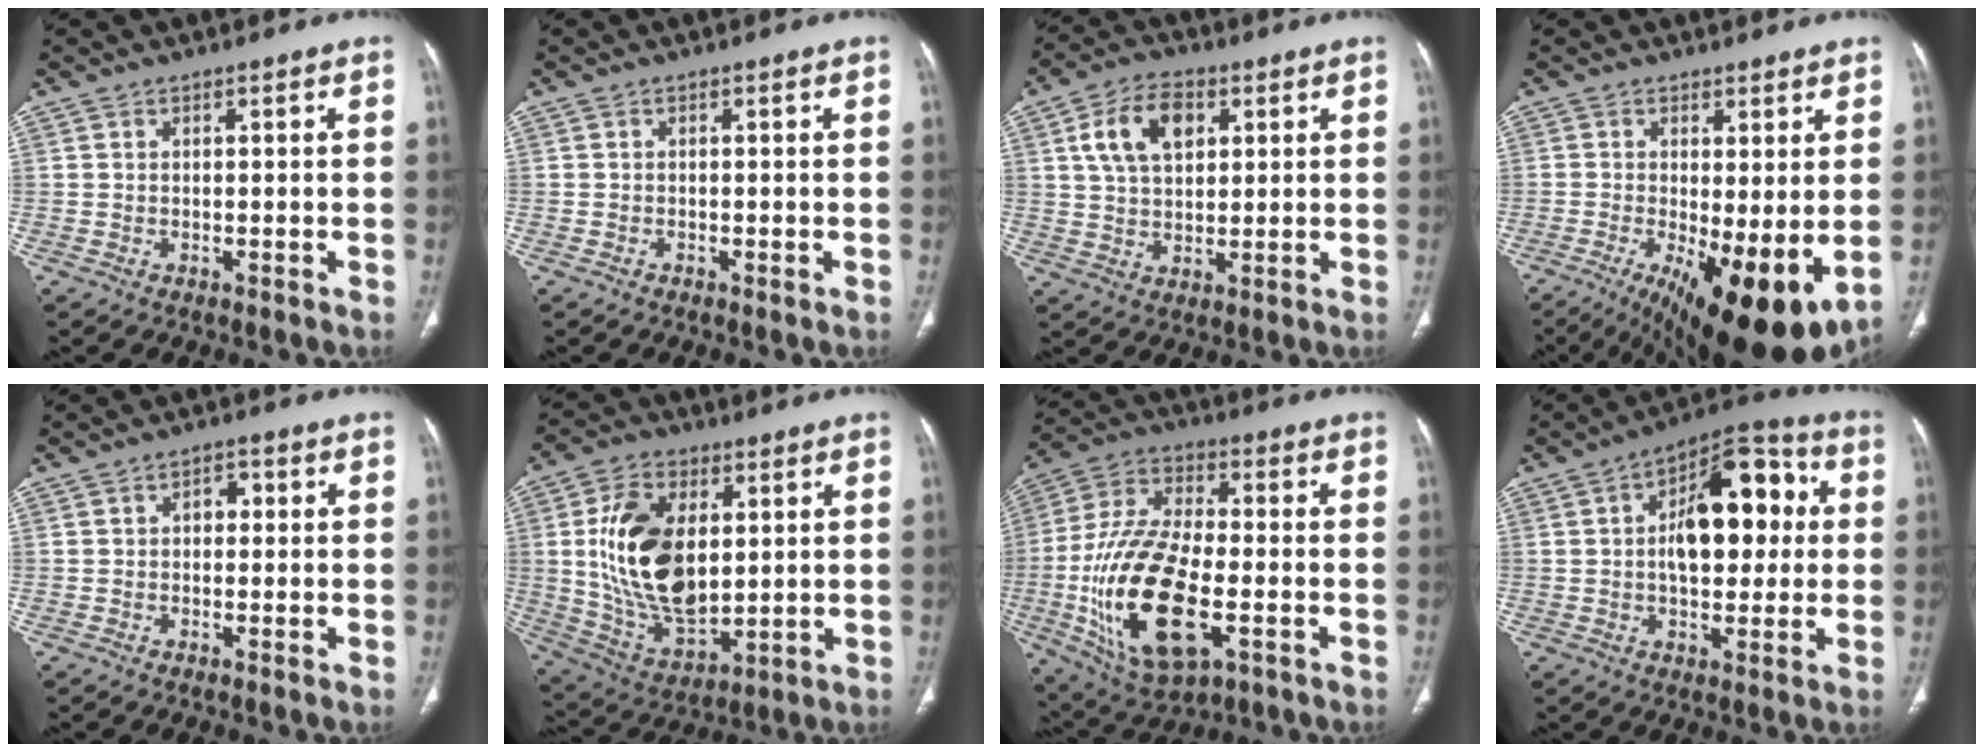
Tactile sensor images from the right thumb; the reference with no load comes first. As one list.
[{"total": 0.0}, {"total": 10.3, "force": [3.5, 6.4, 7.3], "torque": [-0.119, 0.000, 0.062]}, {"total": 15.4, "force": [-3.5, 5.2, 14.1], "torque": [-0.203, -0.026, -0.033]}, {"total": 2.6, "force": [0.2, 1.9, 1.8], "torque": [-0.014, 0.011, -0.003]}, {"total": 19.1, "force": [2.9, 11.3, 15.1], "torque": [-0.259, -0.016, 0.065]}, {"total": 22.6, "force": [-5.4, 10.8, 19.1], "torque": [-0.377, 0.008, -0.086]}, {"total": 17.0, "force": [2.1, 9.1, 14.2], "torque": [-0.172, 0.029, 0.027]}]